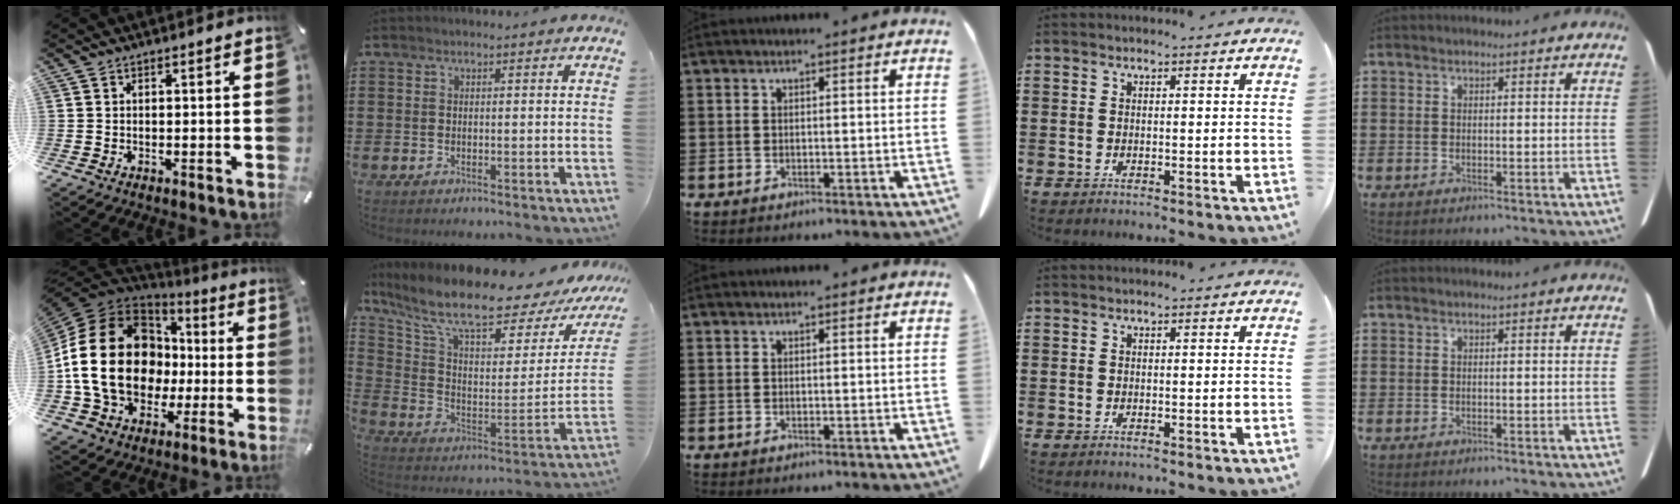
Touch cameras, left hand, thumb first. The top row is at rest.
{"thumb": {"total": 24.2, "force": [-0.8, 18.5, 15.6], "torque": [-0.328, 0.012, -0.004]}, "index": {"total": 11.5, "force": [8.6, 3.0, 7.1], "torque": [-0.161, -0.057, 0.141]}}